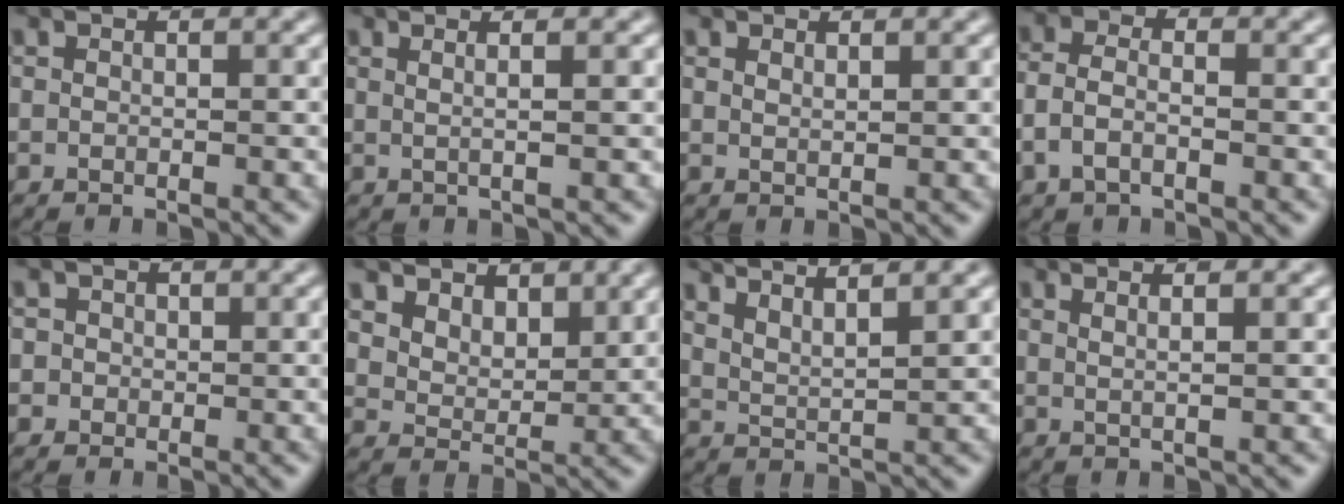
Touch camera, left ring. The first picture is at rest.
{"total": 3.1, "force": [1.3, 1.2, 2.5], "torque": [-0.024, 0.010, -0.010]}
{"total": 0.8, "force": [0.7, 0.1, 0.2], "torque": [-0.006, 0.001, 0.014]}
{"total": 2.6, "force": [-1.0, 1.4, 2.0], "torque": [-0.047, 0.005, -0.027]}
{"total": 1.7, "force": [0.6, 1.5, 0.3], "torque": [0.013, 0.005, 0.004]}
{"total": 4.8, "force": [3.9, 2.4, 1.5], "torque": [-0.056, -0.015, 0.071]}
{"total": 5.5, "force": [4.6, 1.1, 2.7], "torque": [-0.030, 0.023, 0.051]}
{"total": 2.7, "force": [1.5, 1.0, 2.0], "torque": [-0.013, 0.004, -0.002]}